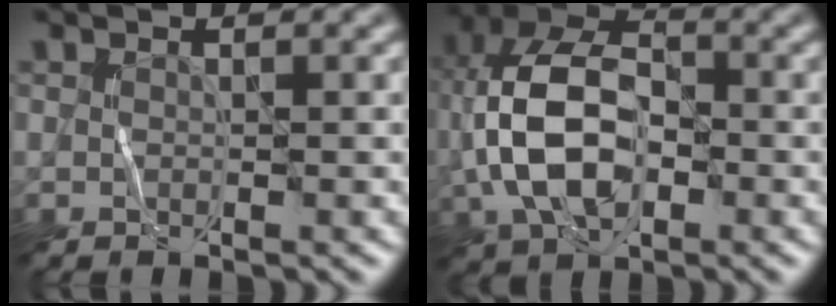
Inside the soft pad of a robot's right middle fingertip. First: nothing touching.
{"total": 9.5, "force": [-1.4, 5.7, 7.4], "torque": [-0.166, 0.016, -0.032]}